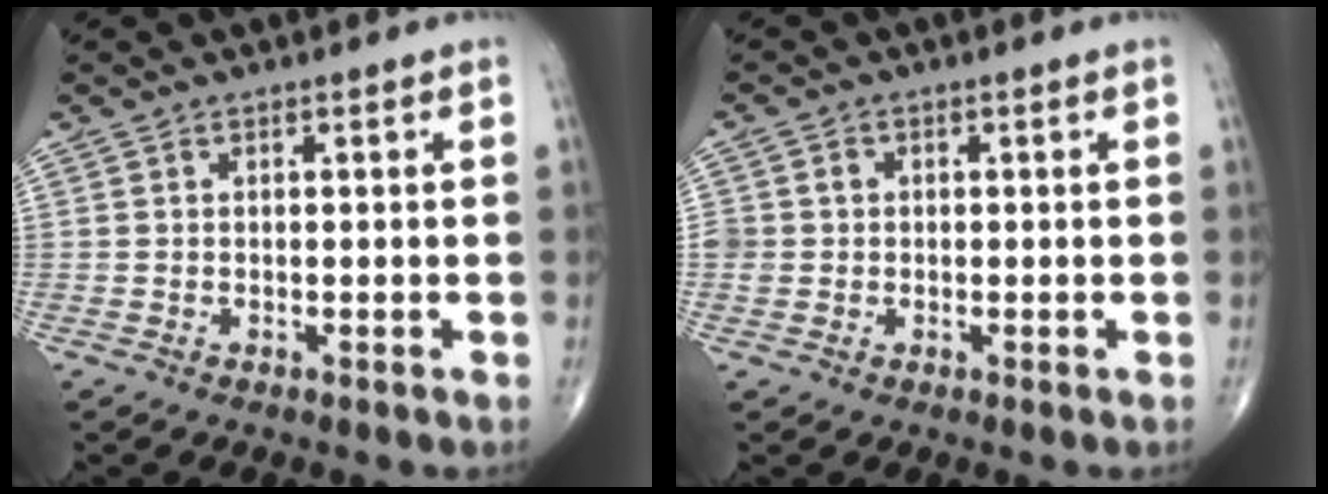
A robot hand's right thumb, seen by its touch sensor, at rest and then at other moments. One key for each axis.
{"total": 3.0, "fx": 0.0, "fy": 2.9, "fz": 0.8, "tx": -0.002, "ty": 0.009, "tz": 0.004}